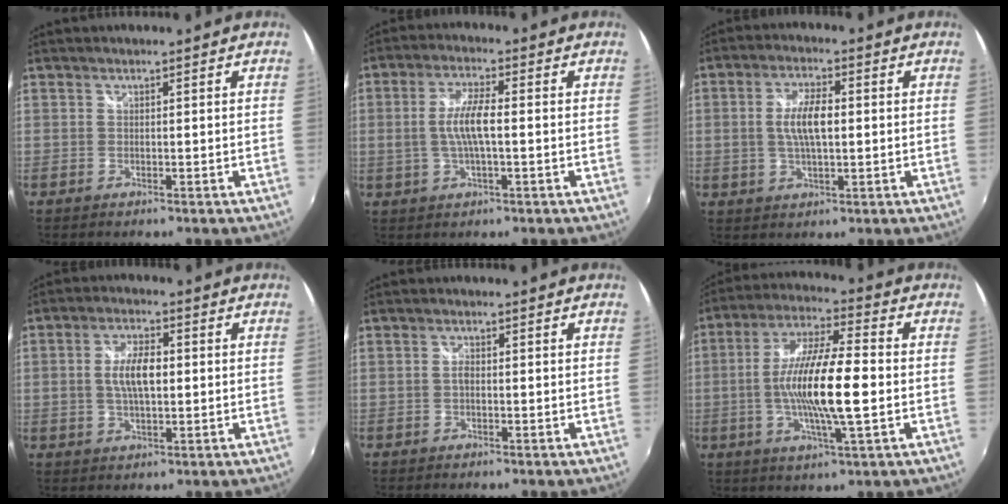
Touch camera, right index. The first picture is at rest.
{"total": 7.0, "force": [-0.4, 1.7, 6.8], "torque": [-0.131, 0.002, -0.004]}
{"total": 7.3, "force": [0.3, 2.8, 6.7], "torque": [-0.129, 0.005, 0.007]}
{"total": 7.2, "force": [0.4, 3.1, 6.5], "torque": [-0.122, 0.007, 0.008]}
{"total": 1.1, "force": [-0.2, 0.6, 0.9], "torque": [-0.019, 0.003, -0.006]}
{"total": 15.3, "force": [-1.9, 2.4, 15.0], "torque": [-0.284, -0.002, -0.039]}